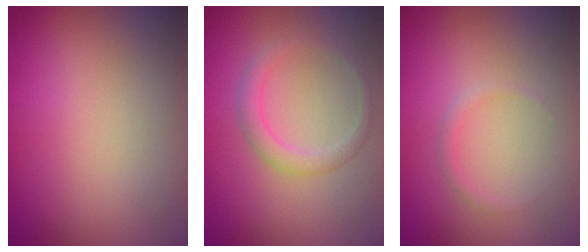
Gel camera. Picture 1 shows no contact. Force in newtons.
{"total": 2.0, "press": 2.0, "slide": 0.0}
{"total": 0.8, "press": 0.8, "slide": 0.0}